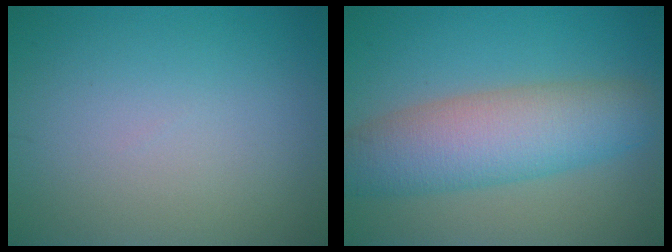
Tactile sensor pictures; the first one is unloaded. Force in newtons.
{"total": 7.5, "press": 7.5, "slide": 0.5}